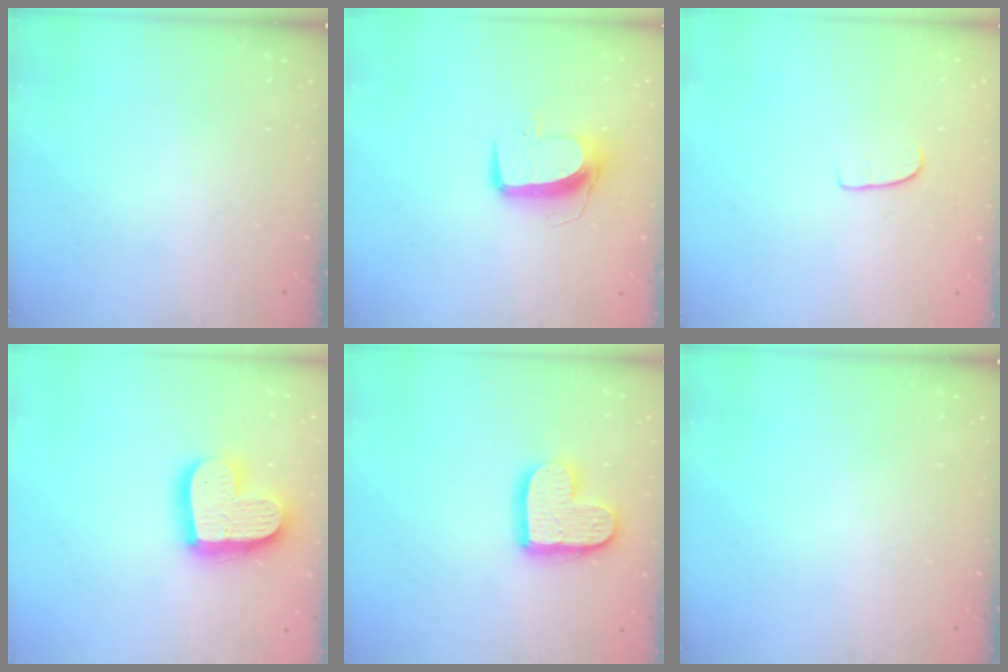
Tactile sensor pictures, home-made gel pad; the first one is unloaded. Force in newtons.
{"total": 9.9, "press": 9.8, "slide": 1.0}
{"total": 5.3, "press": 5.3, "slide": 0.5}
{"total": 18.7, "press": 18.7, "slide": 1.5}
{"total": 13.0, "press": 13.0, "slide": 0.8}
{"total": 0.0}